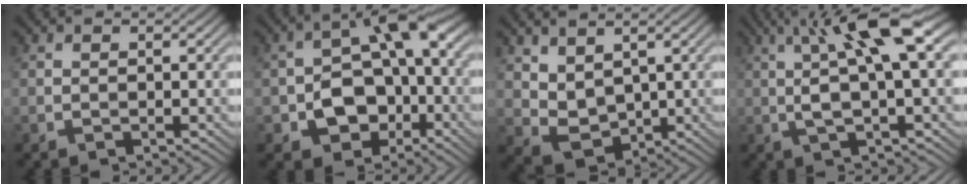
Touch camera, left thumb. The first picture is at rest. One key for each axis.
{"total": 10.1, "fx": -3.1, "fy": 6.8, "fz": 6.9, "tx": -0.110, "ty": -0.007, "tz": -0.060}
{"total": 5.2, "fx": 2.4, "fy": 3.4, "fz": 3.0, "tx": -0.077, "ty": -0.009, "tz": 0.056}
{"total": 10.4, "fx": 2.7, "fy": 2.6, "fz": 9.7, "tx": -0.172, "ty": 0.017, "tz": 0.042}